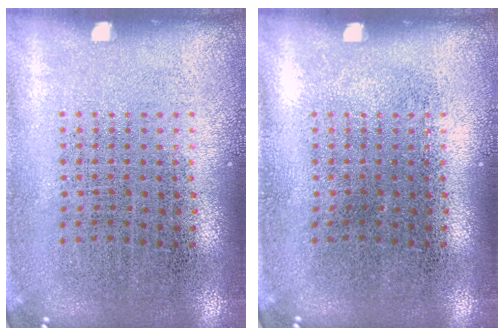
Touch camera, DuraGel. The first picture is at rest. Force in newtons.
{"total": 0.0}